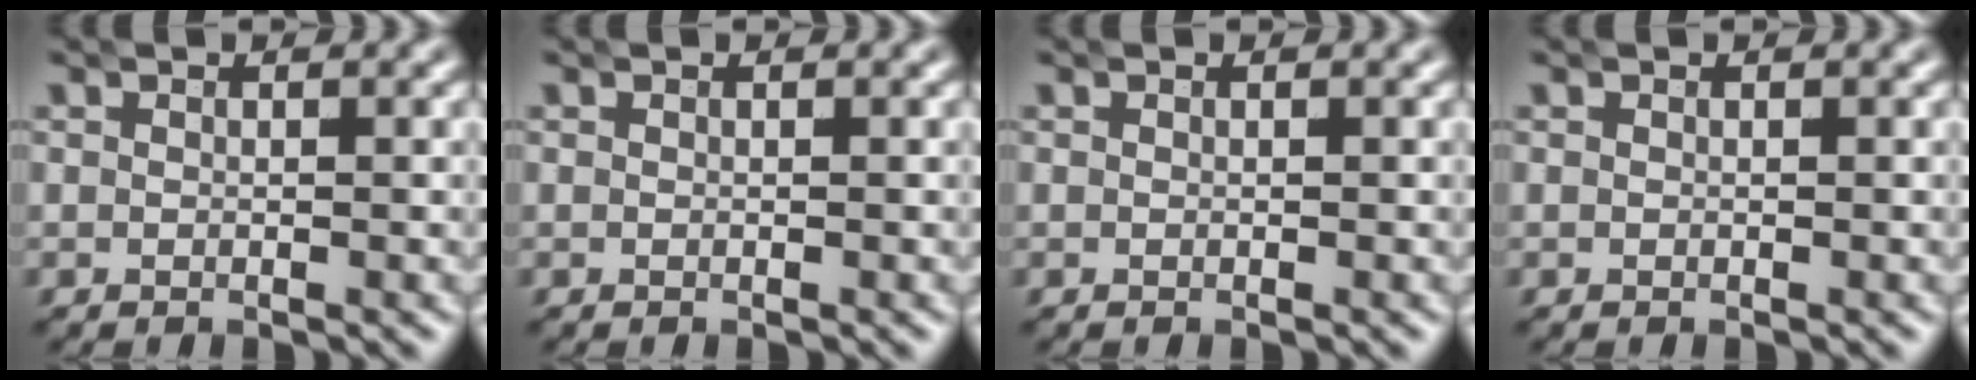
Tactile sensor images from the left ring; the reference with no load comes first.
{"total": 0.0}
{"total": 0.0}
{"total": 0.0}